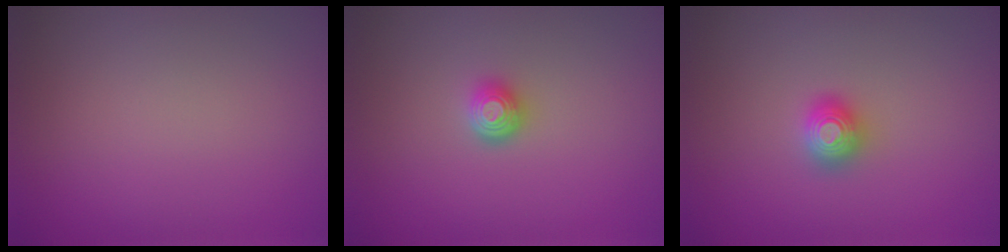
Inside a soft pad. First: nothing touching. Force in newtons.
{"total": 1.7, "press": 1.3, "slide": 1.1}
{"total": 2.0, "press": 2.0, "slide": 0.2}